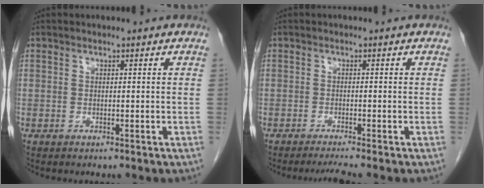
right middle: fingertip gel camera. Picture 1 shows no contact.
{"total": 2.4, "force": [-2.1, -0.7, 1.1], "torque": [-0.023, -0.008, -0.038]}